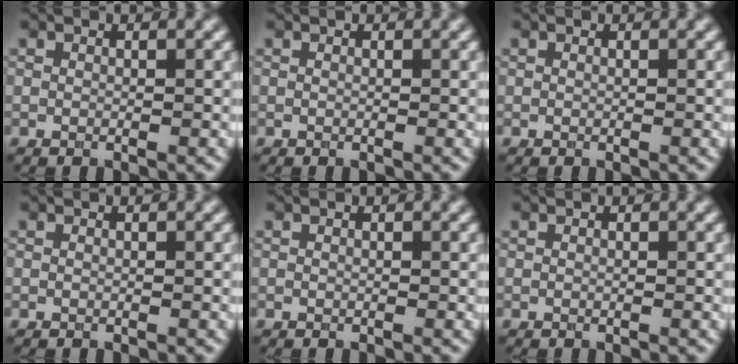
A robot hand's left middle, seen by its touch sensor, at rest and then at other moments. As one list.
[{"total": 0.0}, {"total": 0.0}, {"total": 0.0}, {"total": 0.0}, {"total": 0.0}]